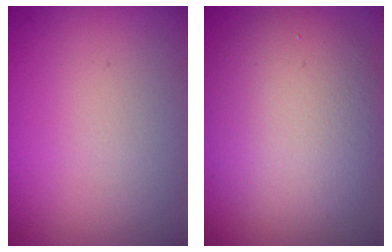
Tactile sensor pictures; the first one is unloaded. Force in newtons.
{"total": 7.0, "press": 7.0, "slide": 0.4}